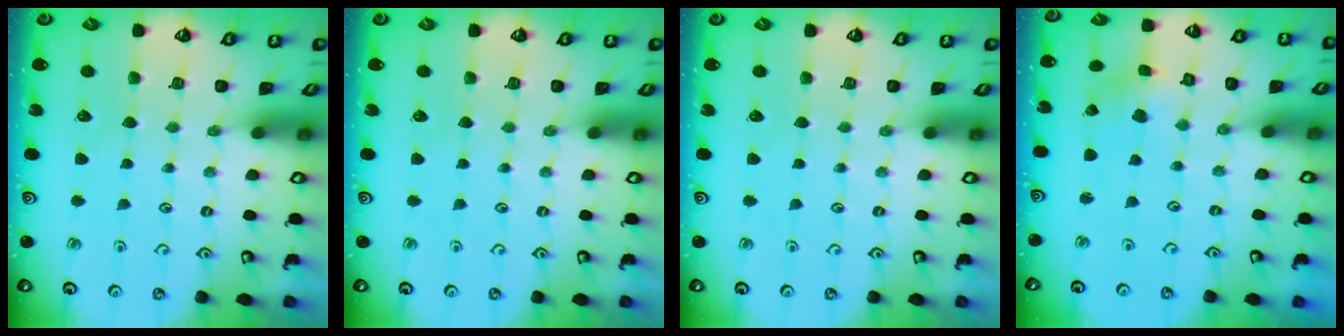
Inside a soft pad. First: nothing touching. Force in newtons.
{"total": 0.0}
{"total": 0.0}
{"total": 1.1, "press": 1.0, "slide": 0.4}